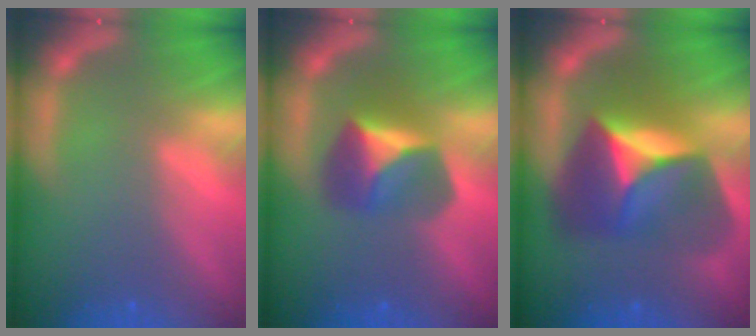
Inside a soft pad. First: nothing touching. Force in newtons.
{"total": 4.9}
{"total": 9.5}